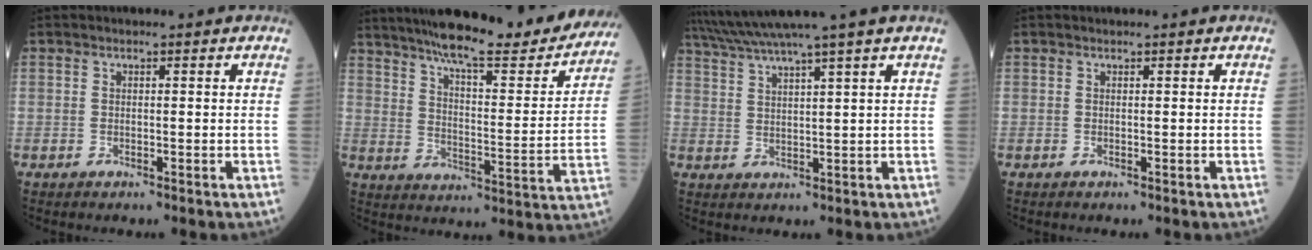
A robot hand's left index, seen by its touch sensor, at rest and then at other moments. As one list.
[{"total": 27.2, "force": [23.8, 3.4, 12.9], "torque": [-0.202, -0.047, 0.314]}, {"total": 9.2, "force": [7.6, -2.6, 4.4], "torque": [-0.078, 0.014, 0.127]}, {"total": 0.0}]